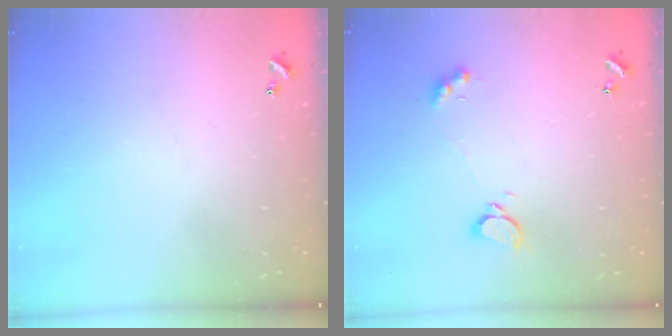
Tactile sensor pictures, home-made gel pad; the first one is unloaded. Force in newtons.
{"total": 2.5, "press": 2.4, "slide": 0.5}